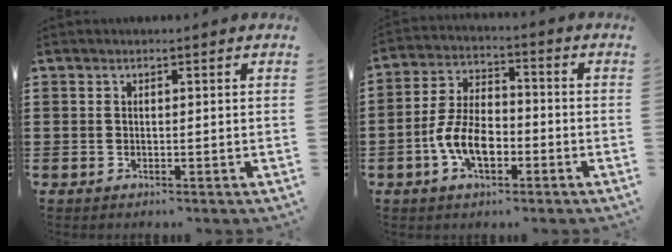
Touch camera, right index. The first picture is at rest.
{"total": 8.3, "force": [-2.9, 4.4, 6.4], "torque": [-0.149, 0.000, -0.060]}